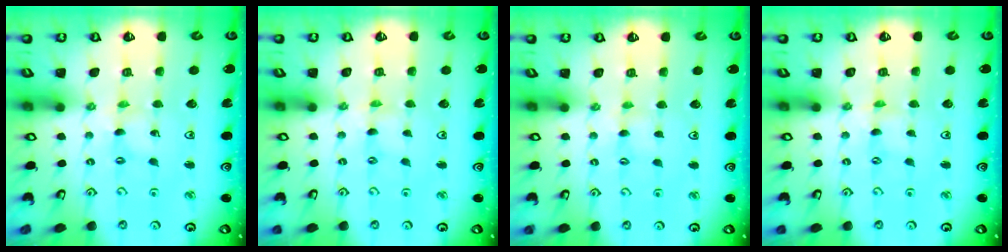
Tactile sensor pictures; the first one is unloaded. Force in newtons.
{"total": 0.0}
{"total": 2.8, "press": 2.8, "slide": 0.3}
{"total": 0.0}